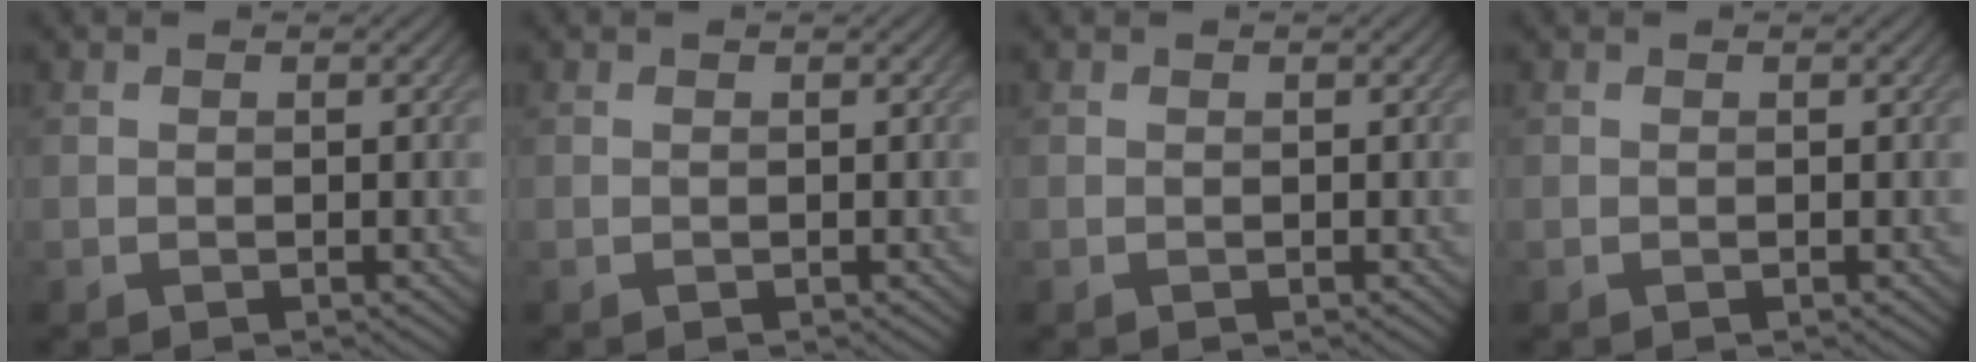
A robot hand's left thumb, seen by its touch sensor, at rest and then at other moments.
{"total": 0.0}
{"total": 0.0}
{"total": 0.0}